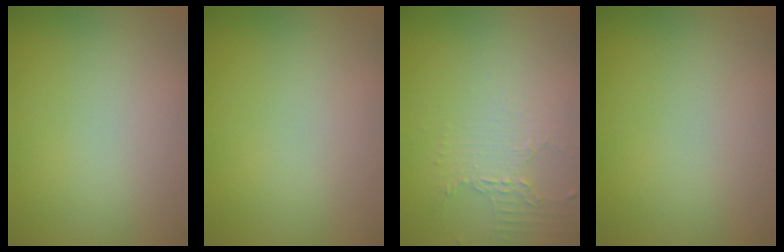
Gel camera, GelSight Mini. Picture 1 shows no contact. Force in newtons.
{"total": 0.0}
{"total": 2.2, "press": 1.6, "slide": 1.5}
{"total": 0.0}